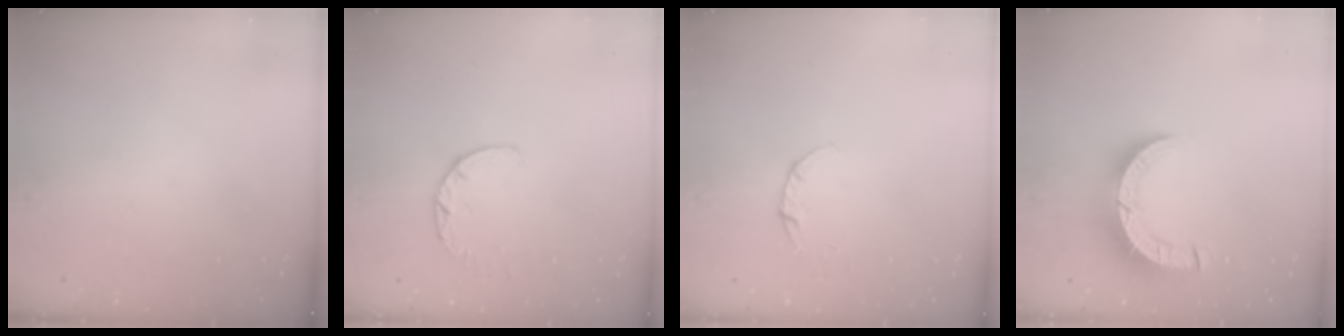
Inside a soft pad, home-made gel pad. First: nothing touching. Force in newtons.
{"total": 3.0, "press": 2.9, "slide": 0.4}
{"total": 3.8, "press": 3.8, "slide": 0.4}
{"total": 9.4, "press": 9.3, "slide": 1.0}